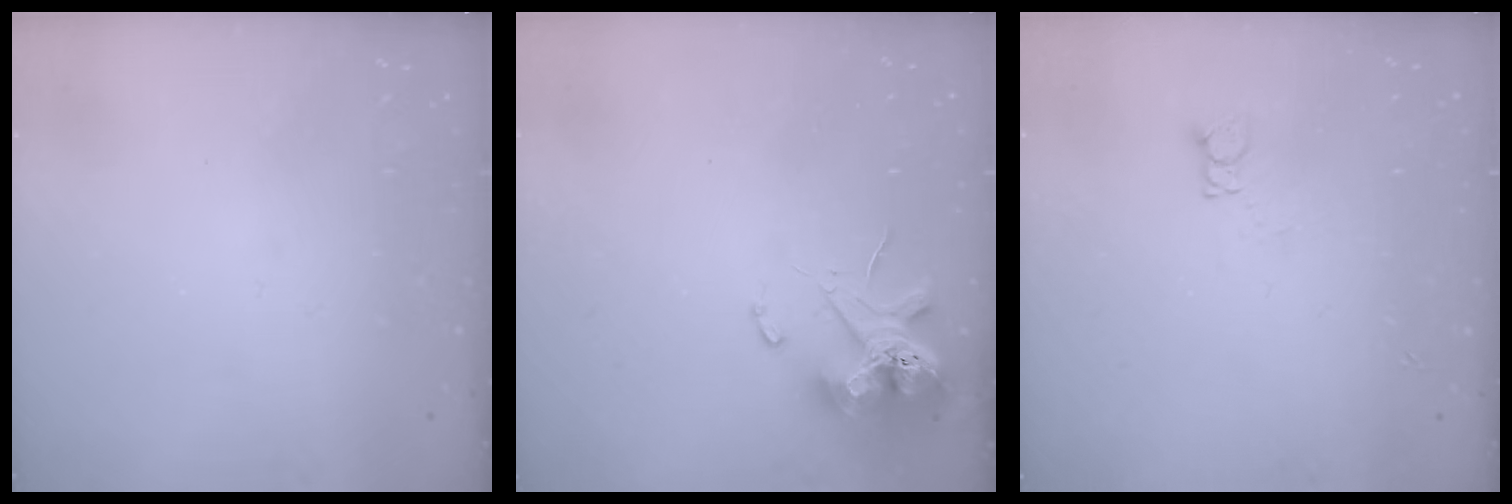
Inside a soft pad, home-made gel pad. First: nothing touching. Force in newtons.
{"total": 11.6, "press": 11.4, "slide": 1.8}
{"total": 3.4, "press": 3.4, "slide": 0.3}